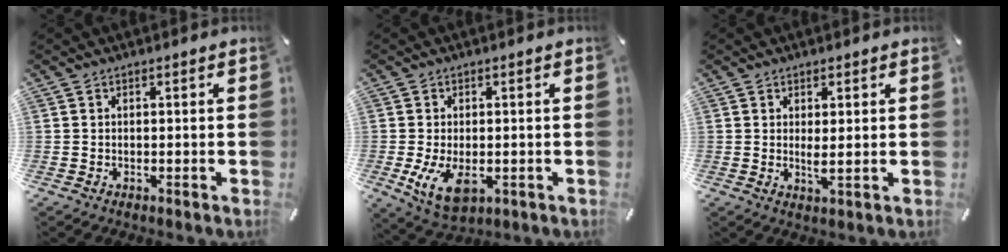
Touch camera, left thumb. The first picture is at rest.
{"total": 7.2, "force": [-1.3, 4.2, 5.7], "torque": [-0.118, -0.011, -0.025]}
{"total": 2.6, "force": [0.7, 0.4, 2.5], "torque": [-0.049, -0.005, 0.012]}